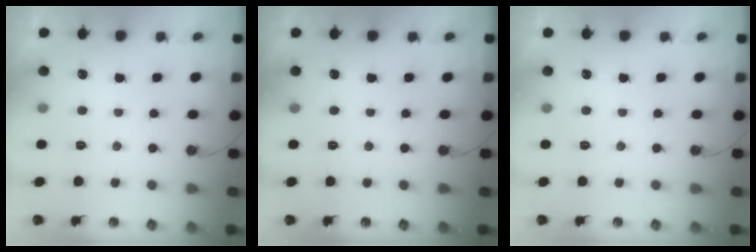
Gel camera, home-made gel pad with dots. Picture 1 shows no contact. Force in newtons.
{"total": 0.0}
{"total": 0.0}